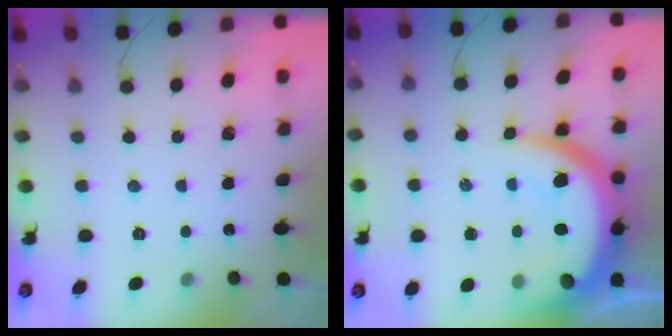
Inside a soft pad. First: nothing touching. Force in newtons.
{"total": 19.3, "press": 19.2, "slide": 2.1}